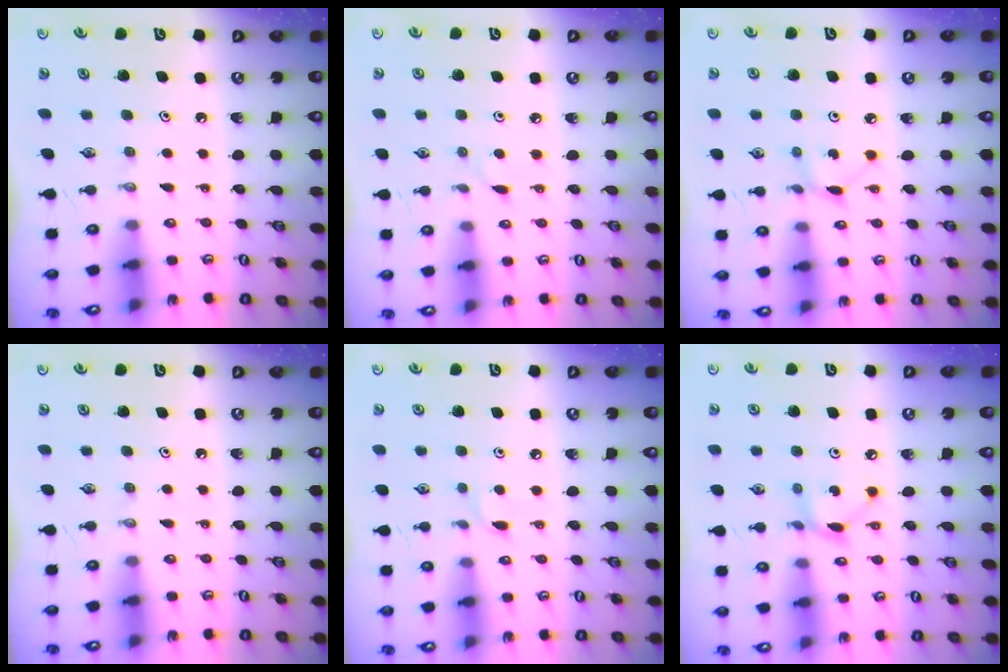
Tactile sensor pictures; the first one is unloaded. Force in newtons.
{"total": 2.6, "press": 2.6, "slide": 0.3}
{"total": 2.0, "press": 2.0, "slide": 0.3}
{"total": 0.0}
{"total": 2.4, "press": 2.4, "slide": 0.4}
{"total": 5.8, "press": 5.8, "slide": 0.2}